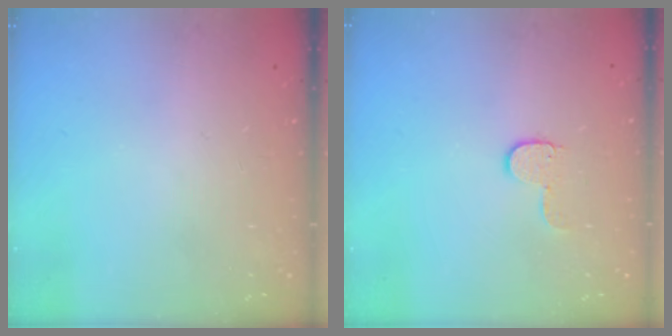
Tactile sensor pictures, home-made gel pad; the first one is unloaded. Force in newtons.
{"total": 6.1, "press": 6.1, "slide": 0.4}